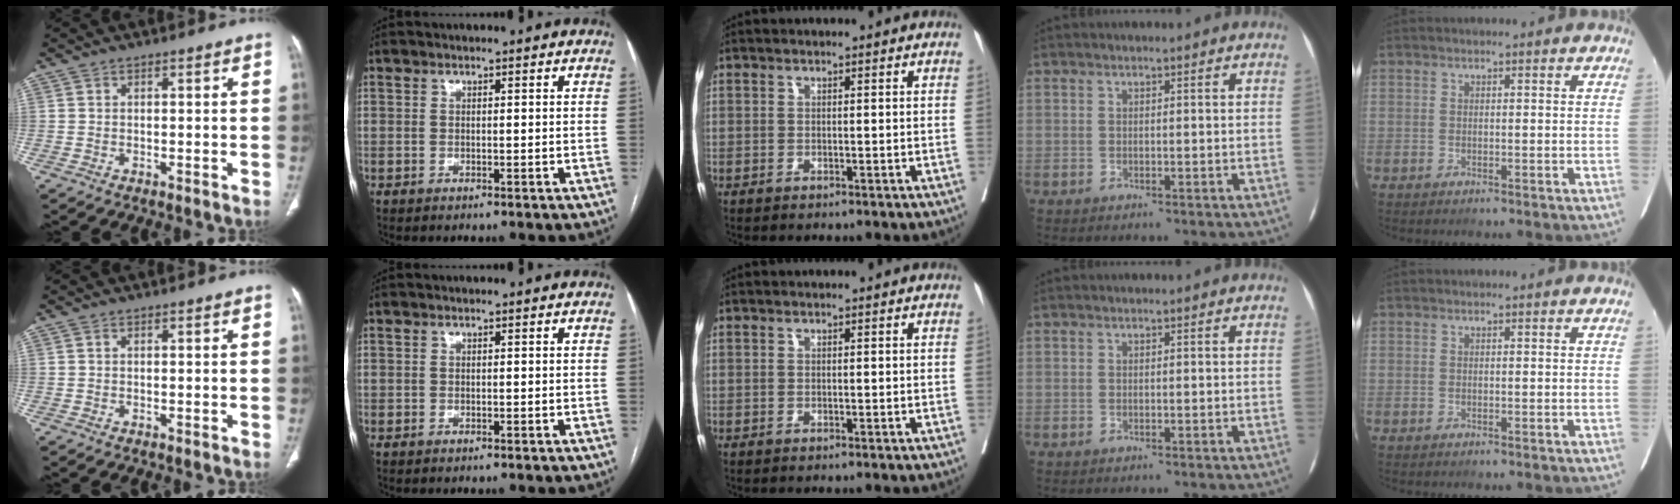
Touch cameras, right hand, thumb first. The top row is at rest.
{}